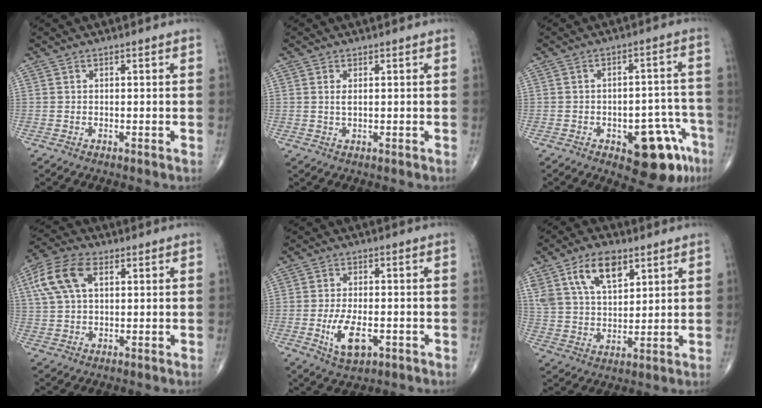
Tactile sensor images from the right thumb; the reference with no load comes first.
{"total": 1.4, "force": [0.4, 0.6, 1.3], "torque": [-0.028, -0.002, 0.011]}
{"total": 13.1, "force": [-6.4, 5.8, 9.9], "torque": [-0.087, 0.045, -0.072]}
{"total": 10.4, "force": [3.5, 5.9, 7.8], "torque": [-0.168, 0.018, 0.065]}
{"total": 7.7, "force": [-2.3, 3.8, 6.2], "torque": [-0.112, -0.001, -0.033]}
{"total": 12.5, "force": [6.6, 6.8, 8.2], "torque": [-0.133, -0.022, 0.128]}